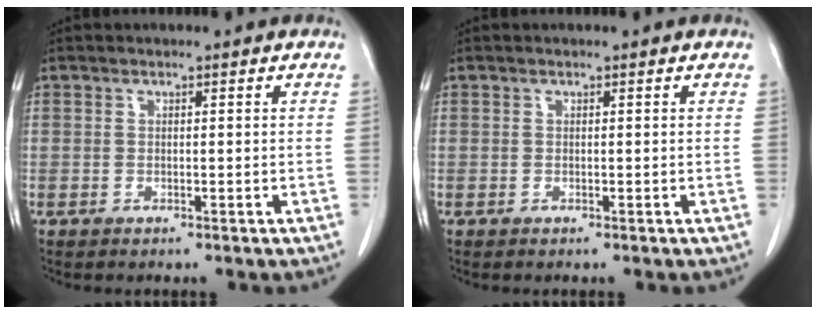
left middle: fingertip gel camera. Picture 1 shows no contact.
{"total": 0.0}